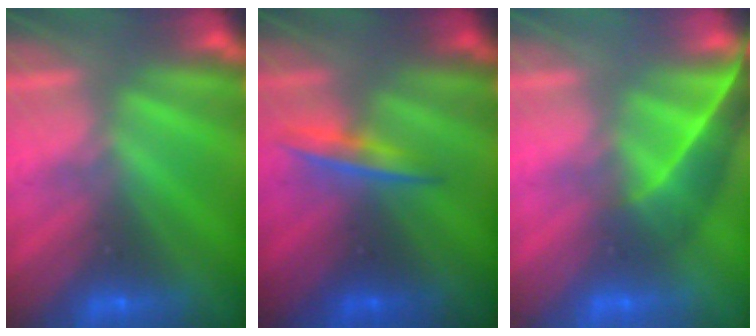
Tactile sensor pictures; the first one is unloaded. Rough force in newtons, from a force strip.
{"total": 1.4}
{"total": 3.9}